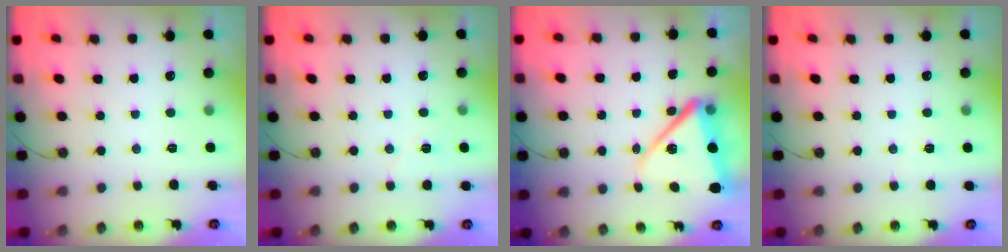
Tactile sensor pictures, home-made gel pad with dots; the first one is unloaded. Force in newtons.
{"total": 10.6, "press": 3.6, "slide": 10.0}
{"total": 14.3, "press": 14.2, "slide": 1.5}
{"total": 2.7, "press": 2.5, "slide": 1.0}